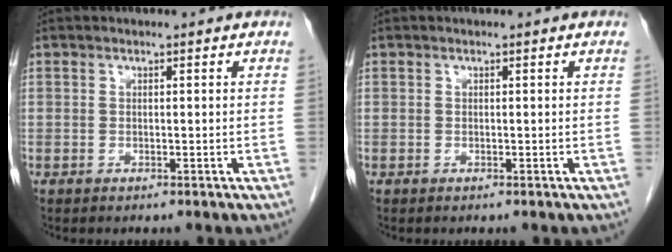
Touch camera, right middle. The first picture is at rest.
{"total": 0.0}